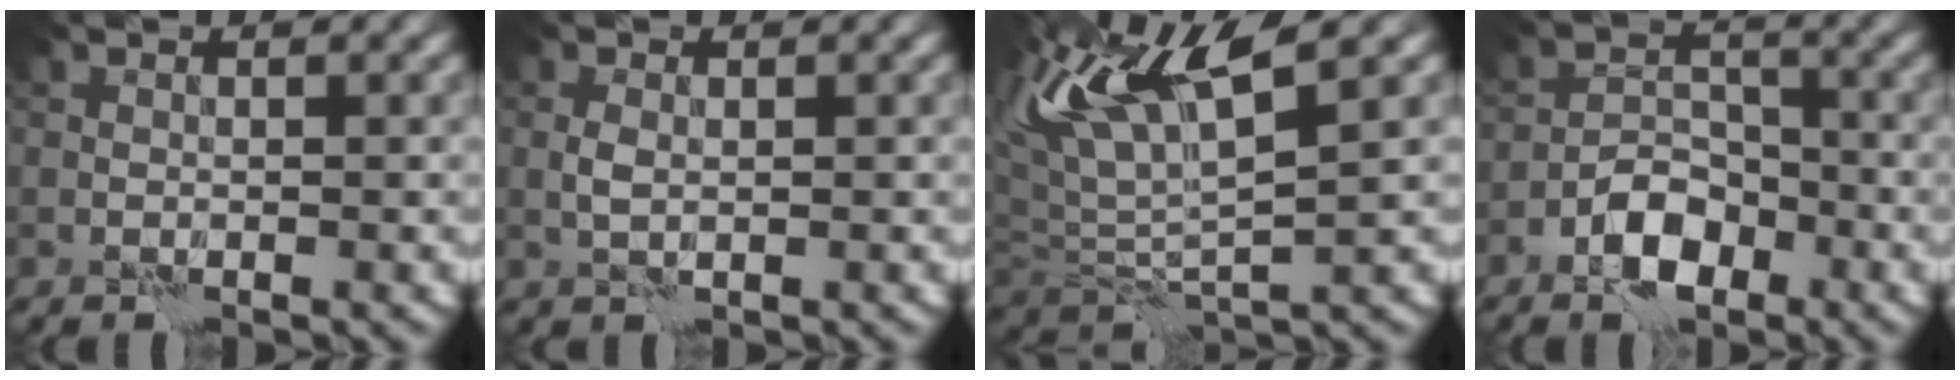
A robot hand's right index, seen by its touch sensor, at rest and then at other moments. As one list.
[{"total": 1.1, "force": [0.1, 0.7, 0.8], "torque": [-0.020, 0.003, 0.003]}, {"total": 9.8, "force": [4.8, 2.9, 8.0], "torque": [-0.176, 0.019, 0.092]}, {"total": 4.4, "force": [-2.7, 2.4, 2.5], "torque": [-0.032, 0.006, -0.053]}]